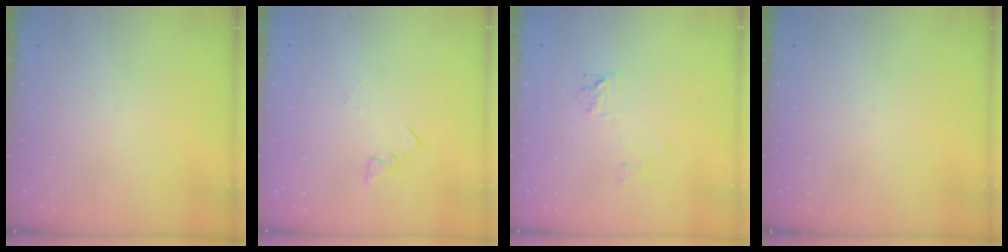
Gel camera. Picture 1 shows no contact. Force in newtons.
{"total": 1.9, "press": 1.9, "slide": 0.1}
{"total": 5.6, "press": 5.6, "slide": 0.5}
{"total": 0.0}